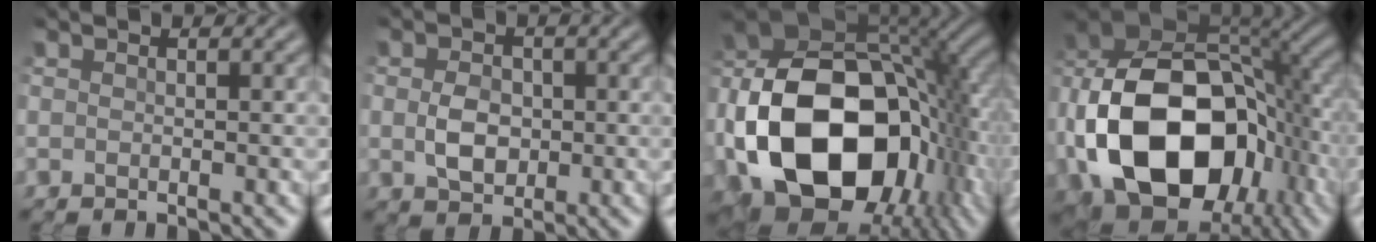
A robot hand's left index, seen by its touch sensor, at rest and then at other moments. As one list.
[{"total": 3.0, "force": [-0.2, 2.1, 2.2], "torque": [-0.049, 0.002, -0.003]}, {"total": 18.8, "force": [-4.2, 12.0, 13.8], "torque": [-0.283, -0.026, -0.062]}, {"total": 16.4, "force": [-4.6, 10.7, 11.6], "torque": [-0.235, -0.009, -0.084]}]